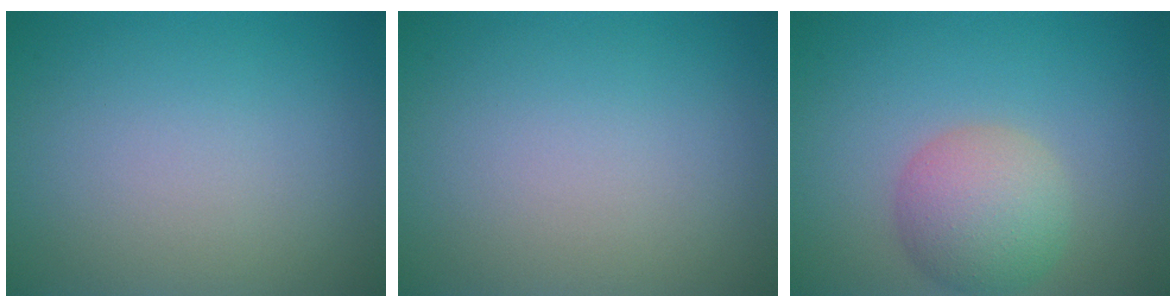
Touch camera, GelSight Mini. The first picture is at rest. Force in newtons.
{"total": 0.0}
{"total": 4.8, "press": 4.8, "slide": 0.2}